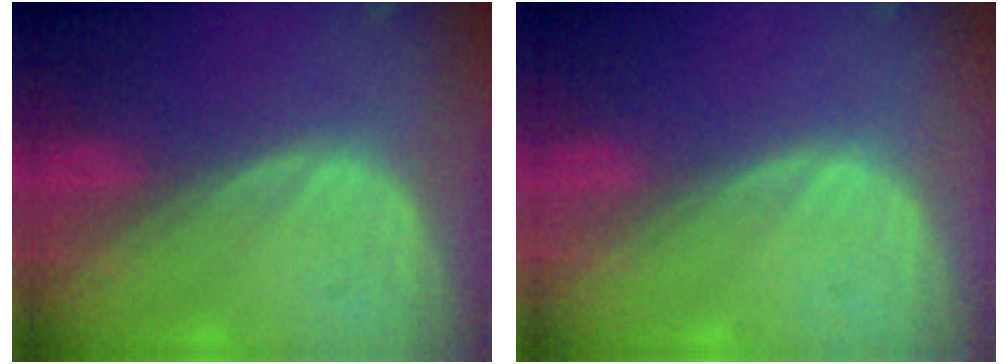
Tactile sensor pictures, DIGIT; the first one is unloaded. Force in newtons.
{"total": 0.0}